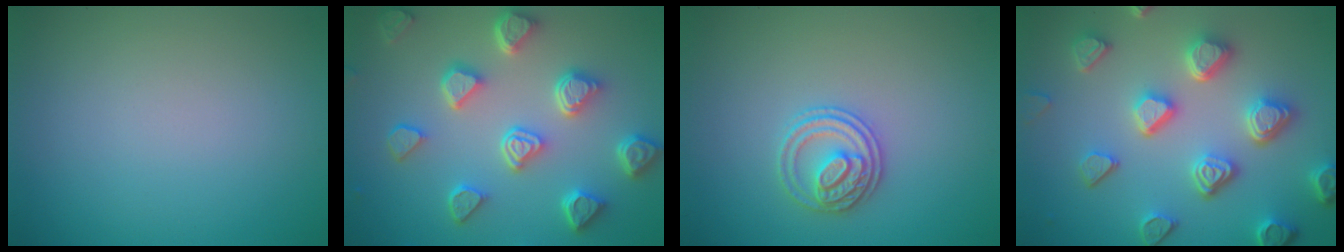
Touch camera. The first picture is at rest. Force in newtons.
{"total": 6.5, "press": 5.3, "slide": 3.9}
{"total": 2.7, "press": 2.6, "slide": 0.5}
{"total": 6.4, "press": 5.4, "slide": 3.4}